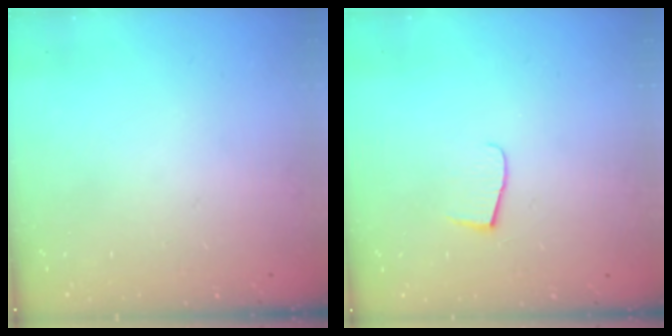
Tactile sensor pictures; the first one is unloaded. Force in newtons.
{"total": 5.5, "press": 5.5, "slide": 0.6}